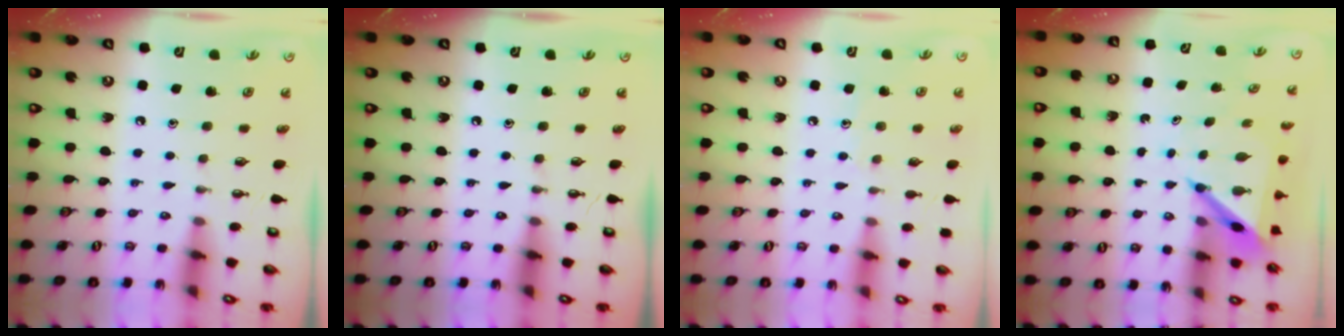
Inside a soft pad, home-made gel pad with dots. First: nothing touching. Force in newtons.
{"total": 0.0}
{"total": 4.6, "press": 4.6, "slide": 0.5}
{"total": 5.8, "press": 5.8, "slide": 0.5}